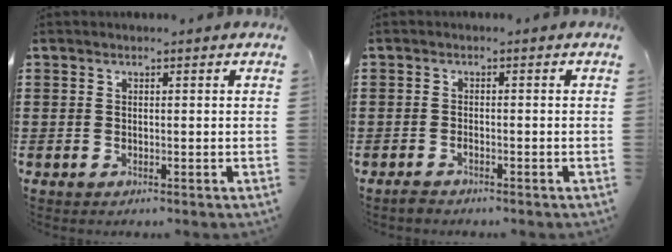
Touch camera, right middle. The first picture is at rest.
{"total": 1.0, "force": [-0.9, 0.2, 0.5], "torque": [-0.013, -0.003, -0.017]}